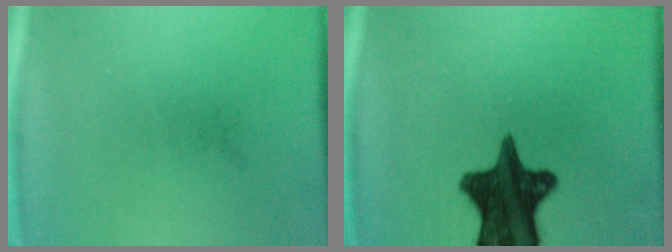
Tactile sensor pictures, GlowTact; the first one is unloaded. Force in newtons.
{"total": 14.0}